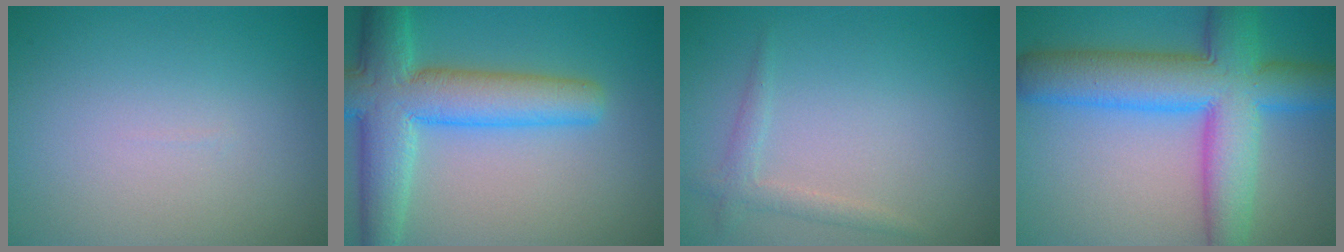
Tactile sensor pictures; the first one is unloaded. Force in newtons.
{"total": 8.2, "press": 8.2, "slide": 0.6}
{"total": 1.5, "press": 1.5, "slide": 0.1}
{"total": 10.1, "press": 10.1, "slide": 0.3}